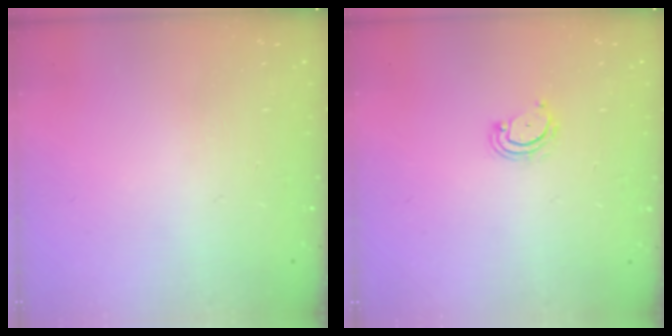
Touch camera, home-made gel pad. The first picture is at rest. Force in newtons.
{"total": 3.9, "press": 3.9, "slide": 0.3}